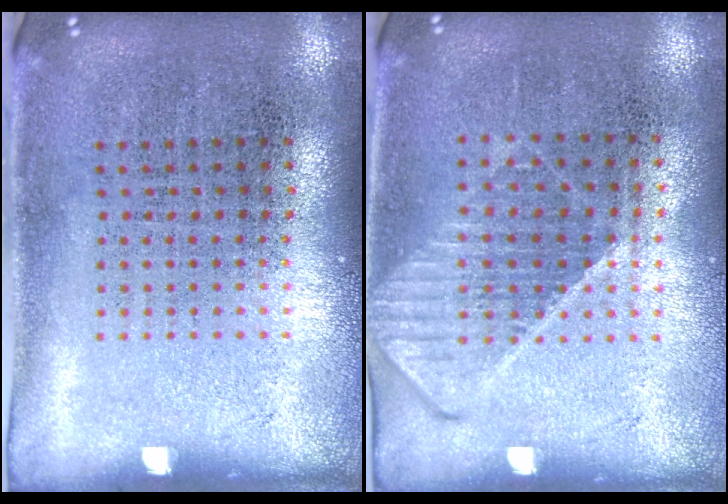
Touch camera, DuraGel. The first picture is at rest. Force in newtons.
{"total": 1.1, "press": 1.1, "slide": 0.4}